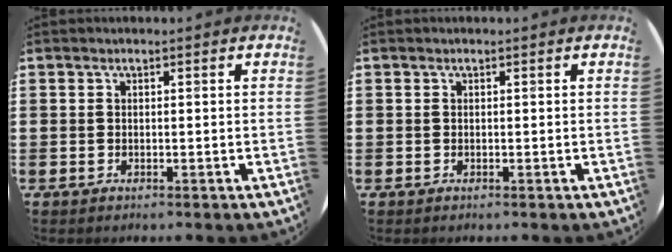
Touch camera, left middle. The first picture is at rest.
{"total": 0.0}